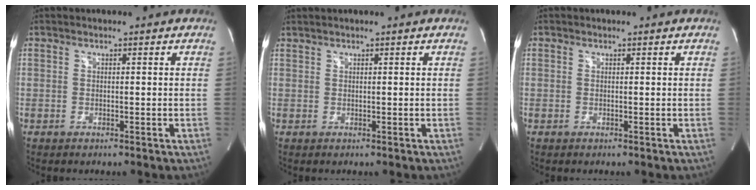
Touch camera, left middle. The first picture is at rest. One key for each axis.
{"total": 0.9, "fx": 0.9, "fy": 0.0, "fz": 0.3, "tx": -0.010, "ty": 0.013, "tz": 0.023}
{"total": 0.0}